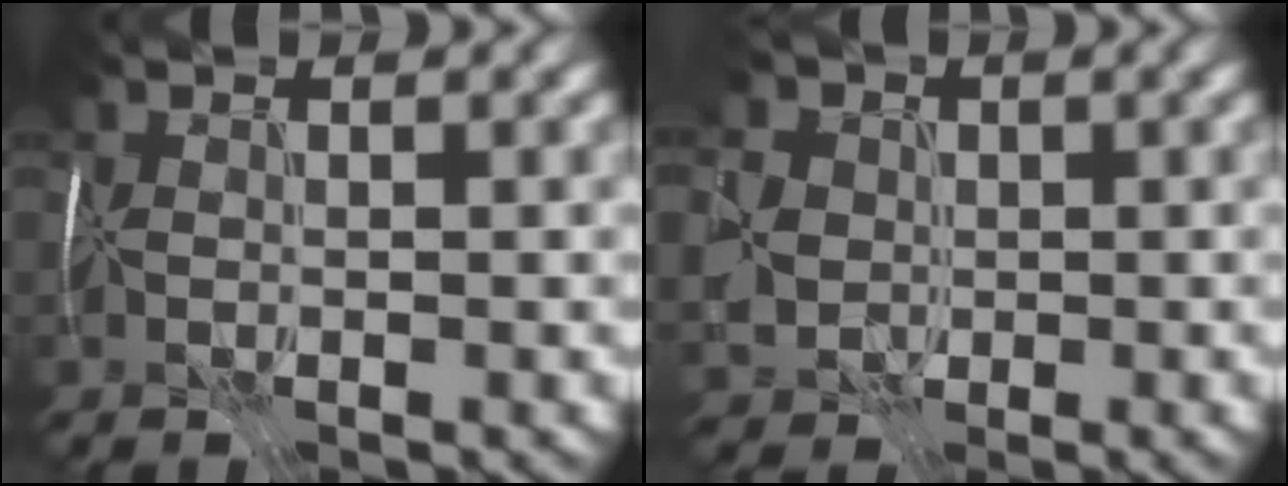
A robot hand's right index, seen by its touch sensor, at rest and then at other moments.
{"total": 3.8, "force": [-0.1, 3.5, 1.7], "torque": [-0.048, 0.006, -0.008]}